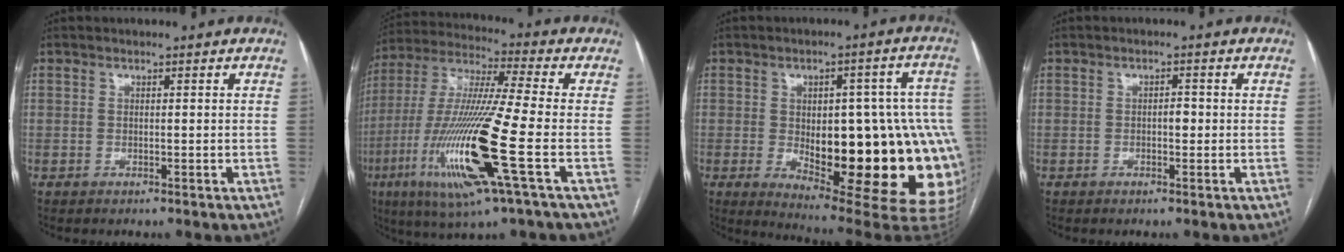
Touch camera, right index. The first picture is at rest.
{"total": 20.0, "force": [-6.2, 0.4, 19.0], "torque": [-0.413, -0.029, -0.123]}
{"total": 25.2, "force": [-3.3, 8.1, 23.6], "torque": [-0.232, 0.018, -0.016]}
{"total": 1.6, "force": [-0.2, 0.8, 1.4], "torque": [-0.017, 0.003, -0.003]}